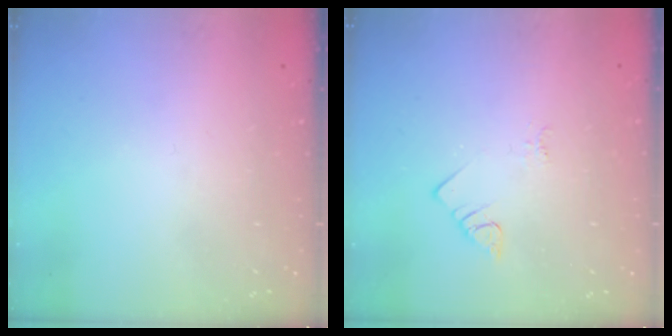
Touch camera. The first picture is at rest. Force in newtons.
{"total": 2.3, "press": 2.3, "slide": 0.4}